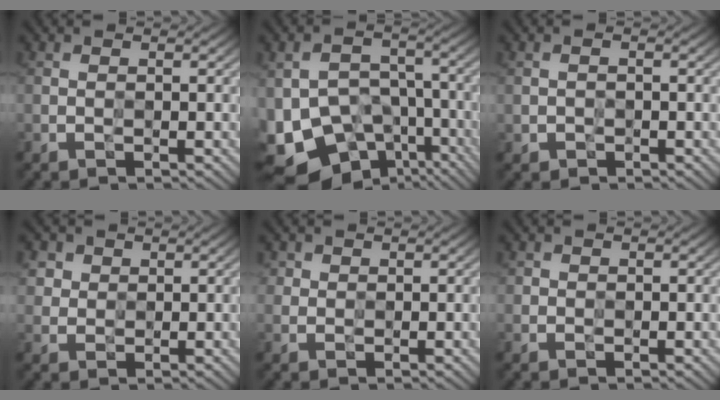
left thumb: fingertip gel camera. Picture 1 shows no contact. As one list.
[{"total": 12.9, "force": [-7.0, 8.8, 6.4], "torque": [-0.149, -0.027, -0.099]}, {"total": 1.0, "force": [-0.5, 0.7, 0.3], "torque": [-0.007, -0.001, -0.011]}, {"total": 3.1, "force": [1.6, 2.5, 0.9], "torque": [-0.035, -0.003, 0.038]}, {"total": 1.6, "force": [0.7, 1.3, 0.2], "torque": [-0.004, -0.003, 0.013]}, {"total": 0.8, "force": [0.1, 0.8, 0.0], "torque": [0.004, -0.002, 0.000]}]